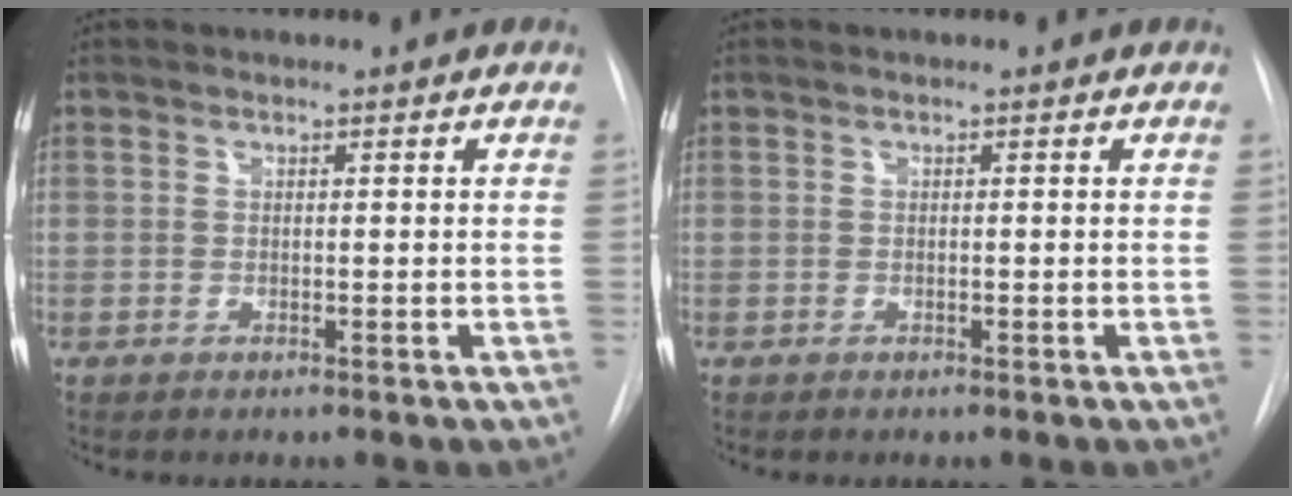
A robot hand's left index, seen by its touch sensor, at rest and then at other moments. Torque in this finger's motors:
{"motor_torque": [-0.01, 0.01, 0.00, 0.00]}